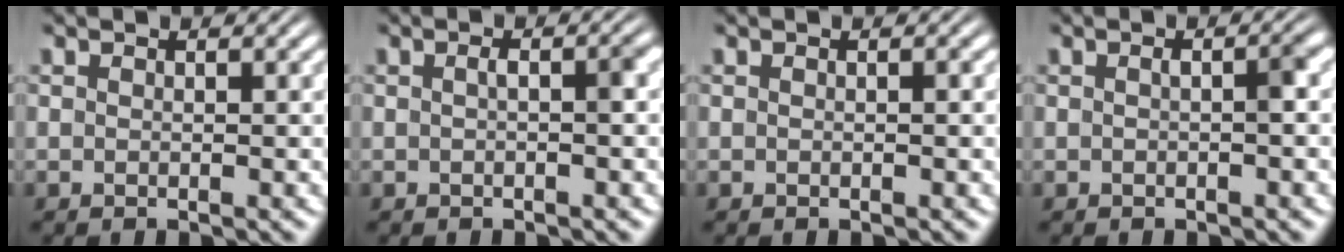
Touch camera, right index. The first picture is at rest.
{"total": 1.4, "force": [-0.3, 0.2, 1.4], "torque": [-0.016, 0.004, -0.006]}
{"total": 0.0}
{"total": 1.5, "force": [-0.3, 0.2, 1.4], "torque": [-0.017, 0.005, -0.006]}